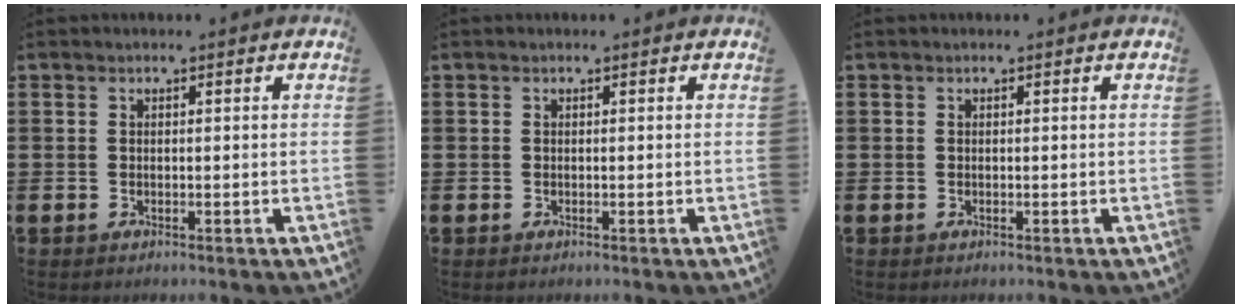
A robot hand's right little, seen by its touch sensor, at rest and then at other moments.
{"total": 0.0}
{"total": 0.0}